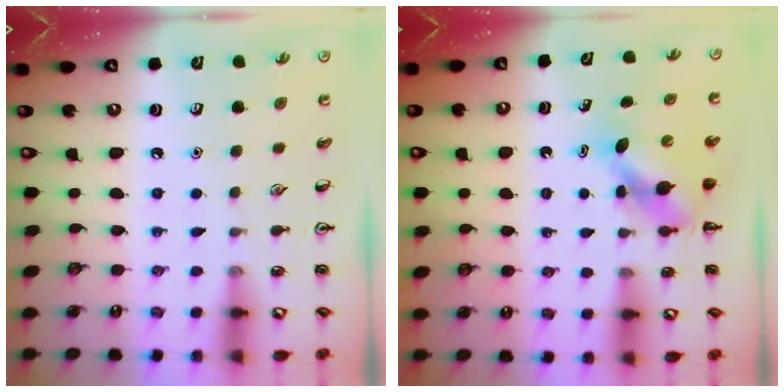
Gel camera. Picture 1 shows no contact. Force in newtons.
{"total": 4.9, "press": 4.9, "slide": 0.5}